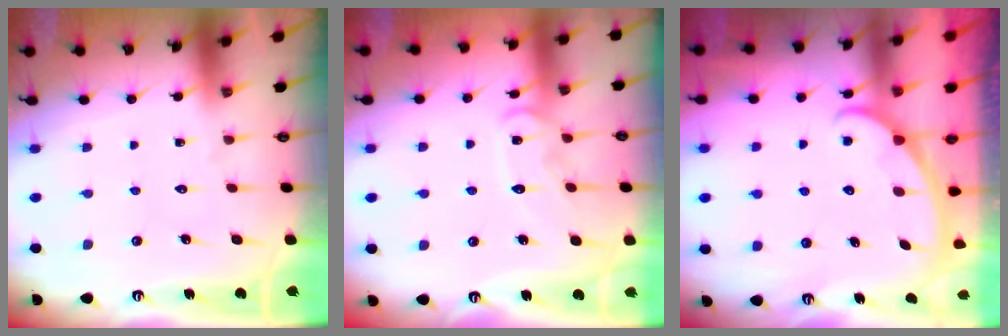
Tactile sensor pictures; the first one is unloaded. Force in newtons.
{"total": 10.0, "press": 9.9, "slide": 0.8}
{"total": 1.7, "press": 1.7, "slide": 0.2}